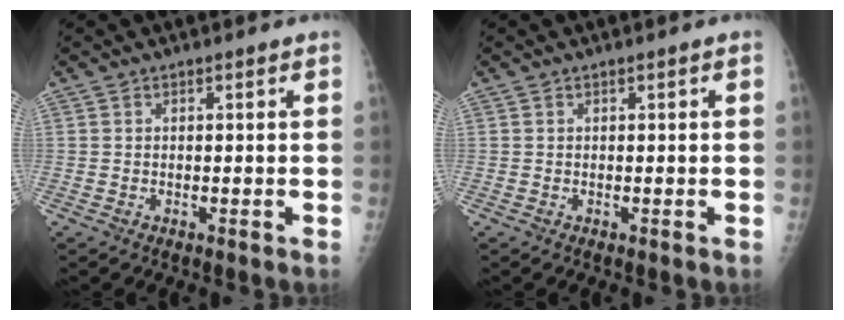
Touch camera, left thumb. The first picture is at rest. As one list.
[{"total": 0.0}]